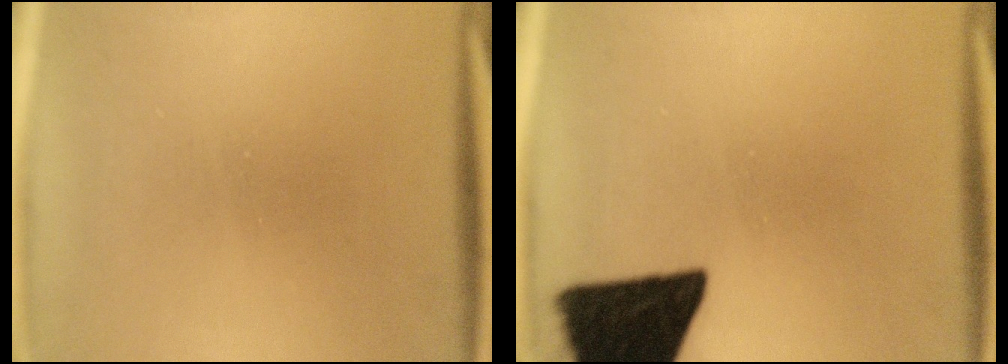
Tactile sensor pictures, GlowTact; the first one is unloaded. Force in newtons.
{"total": 18.1}